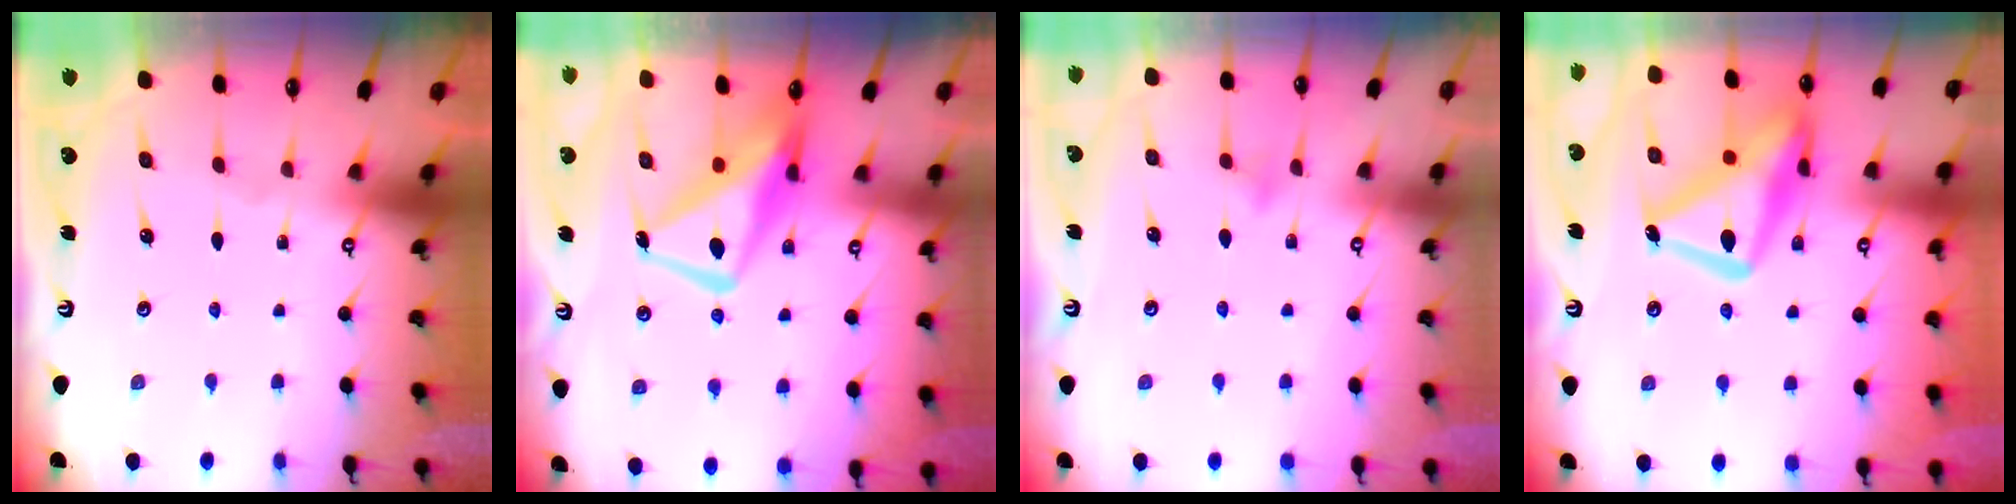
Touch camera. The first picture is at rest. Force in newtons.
{"total": 13.1, "press": 12.9, "slide": 2.0}
{"total": 5.8, "press": 5.8, "slide": 0.4}
{"total": 19.7, "press": 19.7, "slide": 1.8}